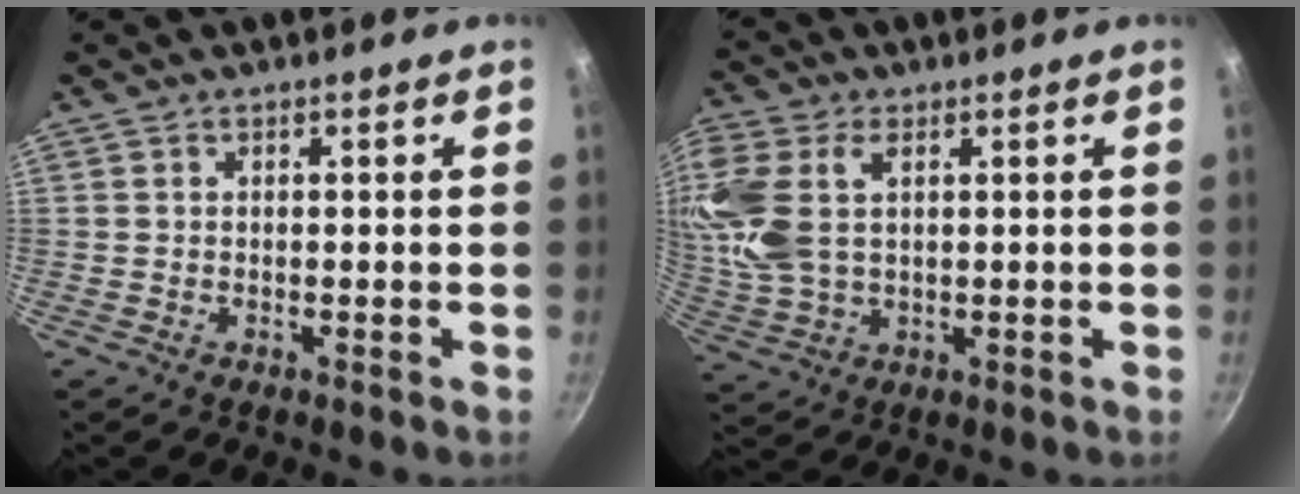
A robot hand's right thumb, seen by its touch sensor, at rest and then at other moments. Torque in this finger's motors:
{"motor_torque": [-0.28, 0.81, 0.13, 0.01, 0.31]}